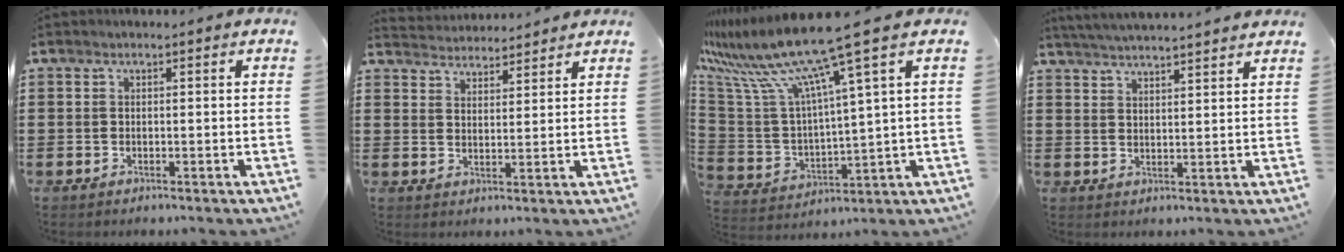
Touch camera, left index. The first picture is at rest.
{"total": 3.5, "force": [3.4, 0.1, -0.5], "torque": [-0.004, -0.015, 0.063]}
{"total": 12.5, "force": [9.0, 0.2, 8.6], "torque": [-0.218, -0.062, 0.141]}
{"total": 3.5, "force": [3.4, -0.7, -0.2], "torque": [-0.009, -0.020, 0.059]}